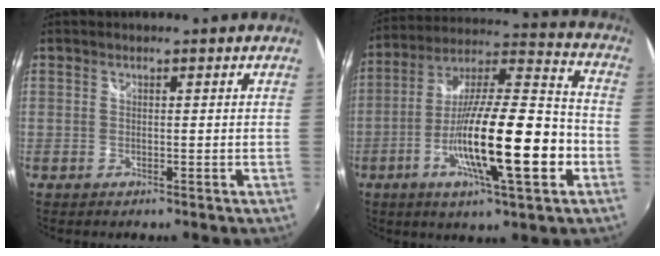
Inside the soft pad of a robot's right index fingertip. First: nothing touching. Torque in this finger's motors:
{"motor_torque": [1.94, -0.20, 1.05, 0.21]}